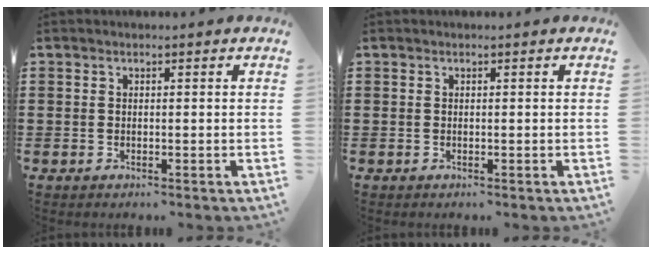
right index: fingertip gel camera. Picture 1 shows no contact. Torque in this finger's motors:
{"motor_torque": [-0.77, 1.37, 0.00, 0.01]}